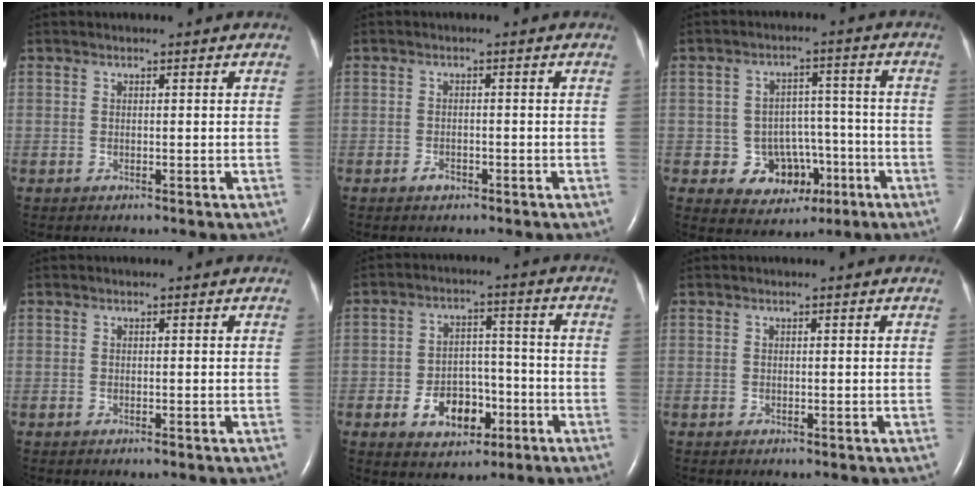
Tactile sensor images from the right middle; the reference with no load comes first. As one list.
[{"total": 1.4, "force": [-0.9, 0.8, 0.7], "torque": [-0.015, 0.002, -0.013]}, {"total": 7.6, "force": [-2.8, 6.6, 2.7], "torque": [-0.033, 0.026, -0.027]}, {"total": 0.0}, {"total": 8.1, "force": [-3.3, 5.4, 5.0], "torque": [-0.087, 0.017, -0.045]}, {"total": 0.0}]